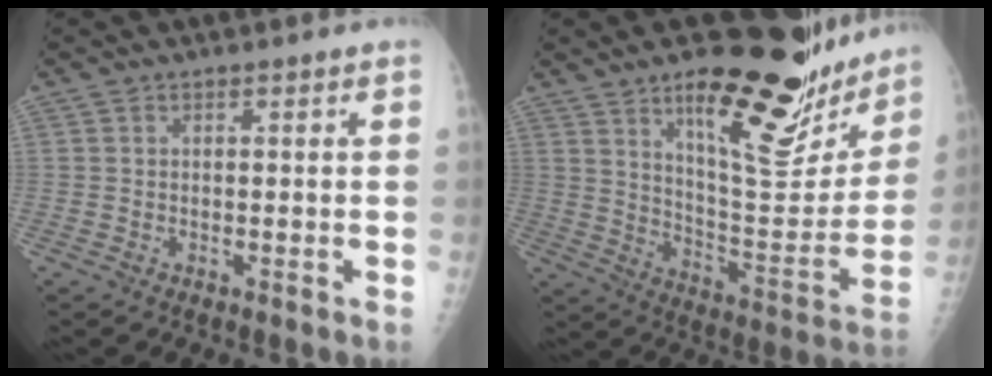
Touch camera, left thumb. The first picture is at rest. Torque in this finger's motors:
{"motor_torque": [1.62, -0.55, 1.44, -1.29, 0.32]}